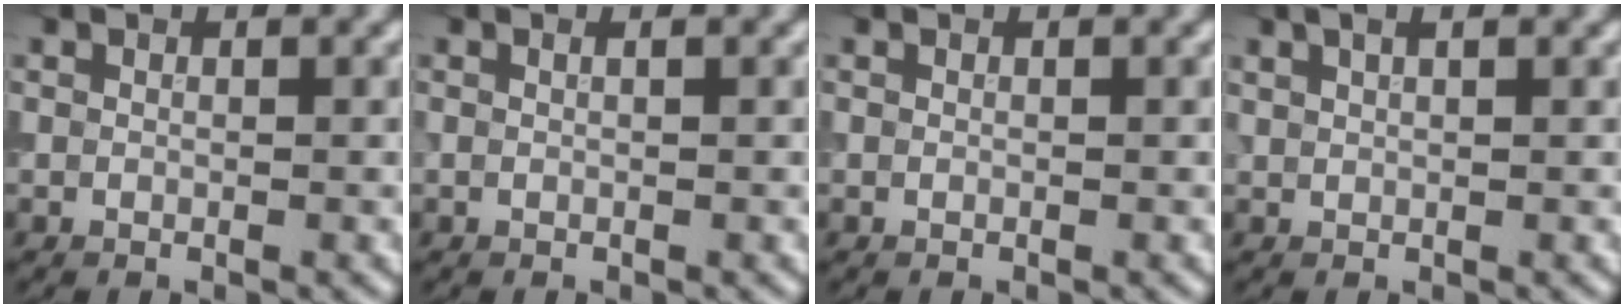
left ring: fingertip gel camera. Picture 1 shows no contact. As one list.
[{"total": 0.7, "force": [0.2, 0.3, 0.6], "torque": [-0.009, -0.002, -0.004]}, {"total": 0.0}, {"total": 2.8, "force": [1.8, 1.1, 1.8], "torque": [-0.017, 0.008, 0.011]}]